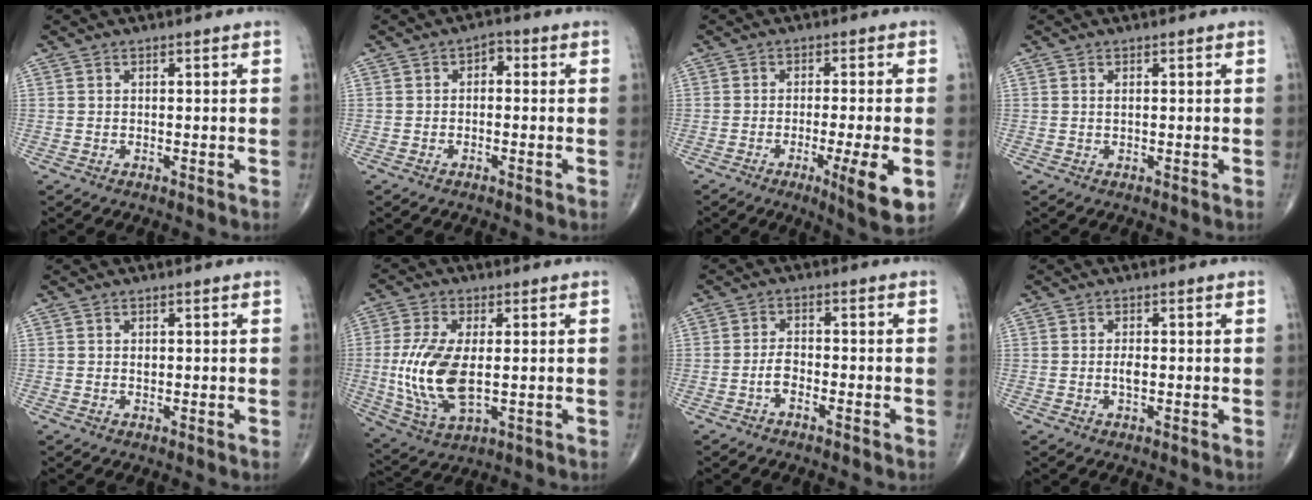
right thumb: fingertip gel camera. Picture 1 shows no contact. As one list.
[{"total": 2.1, "force": [-0.1, 1.4, 1.5], "torque": [-0.009, 0.014, -0.012]}, {"total": 8.8, "force": [-2.8, 0.9, 8.3], "torque": [-0.129, -0.013, -0.042]}, {"total": 0.5, "force": [0.1, 0.2, 0.5], "torque": [-0.011, 0.001, 0.003]}, {"total": 0.7, "force": [0.2, 0.4, 0.5], "torque": [-0.007, -0.001, 0.003]}, {"total": 13.5, "force": [-0.3, 6.5, 11.9], "torque": [-0.255, -0.013, 0.003]}, {"total": 2.8, "force": [-1.5, 1.0, 2.1], "torque": [-0.043, 0.017, -0.032]}, {"total": 1.7, "force": [-0.2, 0.7, 1.6], "torque": [-0.029, -0.001, -0.004]}]